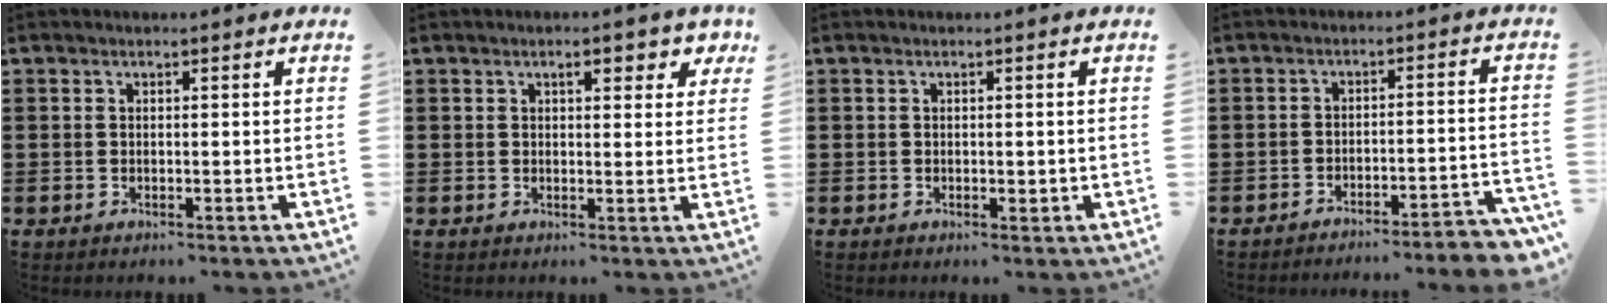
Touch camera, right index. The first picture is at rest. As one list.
[{"total": 3.3, "force": [1.7, 1.1, 2.6], "torque": [-0.031, -0.002, 0.022]}, {"total": 0.7, "force": [0.0, 0.5, 0.4], "torque": [-0.009, 0.004, 0.000]}, {"total": 4.2, "force": [-3.9, -0.3, 1.4], "torque": [-0.025, -0.011, -0.080]}]